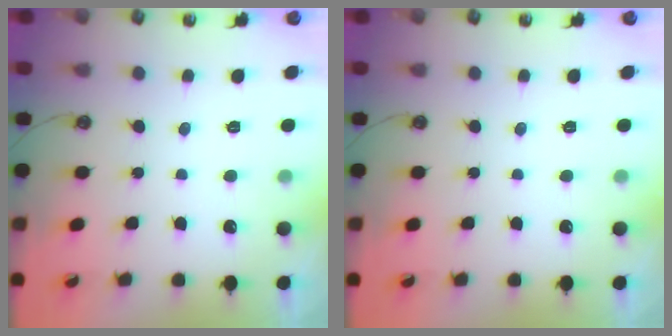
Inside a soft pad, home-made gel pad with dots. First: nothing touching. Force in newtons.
{"total": 0.0}